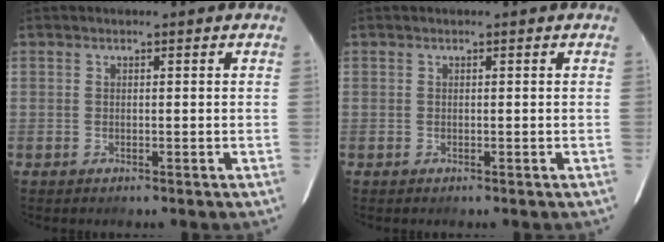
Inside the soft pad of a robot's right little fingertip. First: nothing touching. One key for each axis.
{"total": 0.0}